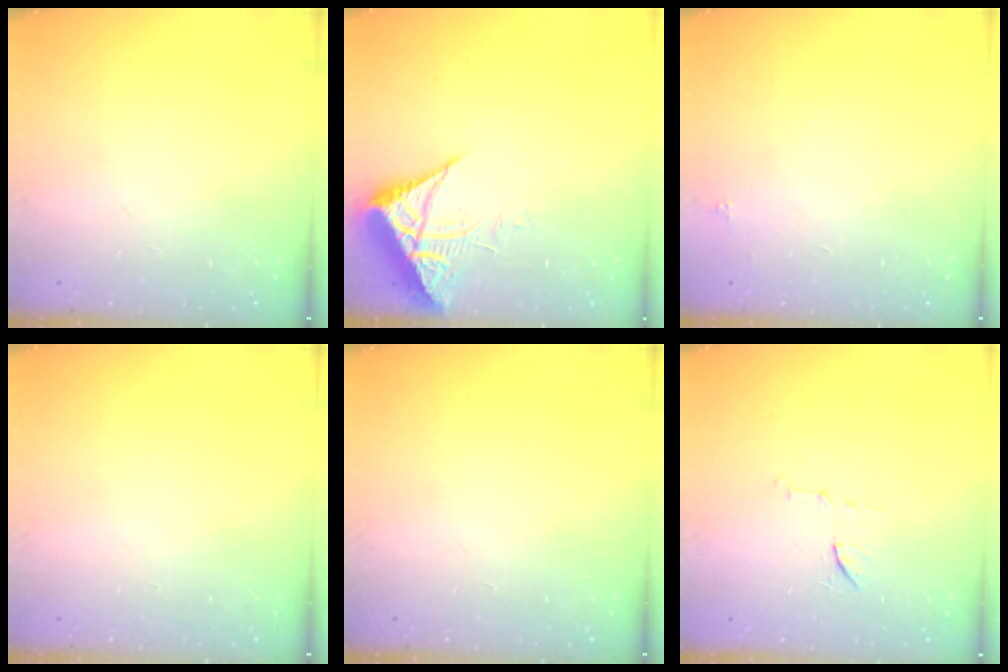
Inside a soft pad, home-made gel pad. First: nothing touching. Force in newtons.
{"total": 6.6, "press": 6.6, "slide": 0.8}
{"total": 1.6, "press": 1.5, "slide": 0.2}
{"total": 0.0}
{"total": 0.0}
{"total": 6.1, "press": 5.9, "slide": 1.5}